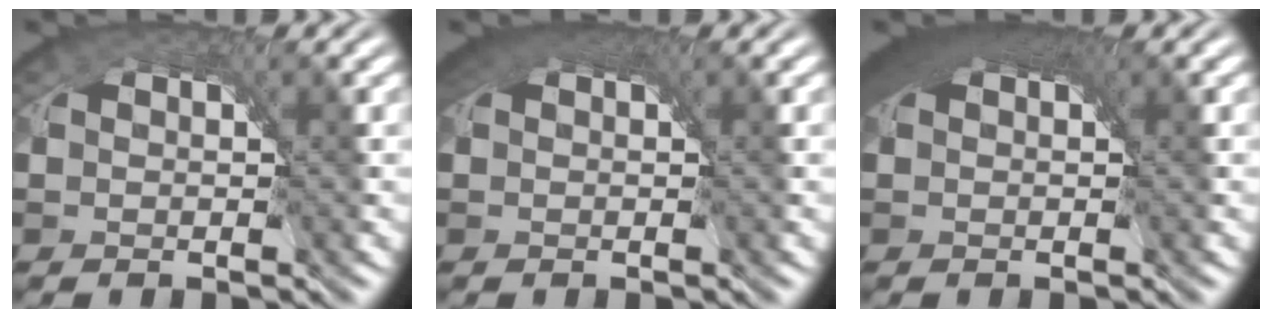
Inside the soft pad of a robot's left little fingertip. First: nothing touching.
{"total": 2.5, "force": [0.9, 1.5, 1.8], "torque": [-0.032, -0.004, 0.013]}
{"total": 4.7, "force": [1.6, 2.6, 3.6], "torque": [-0.067, -0.008, 0.022]}